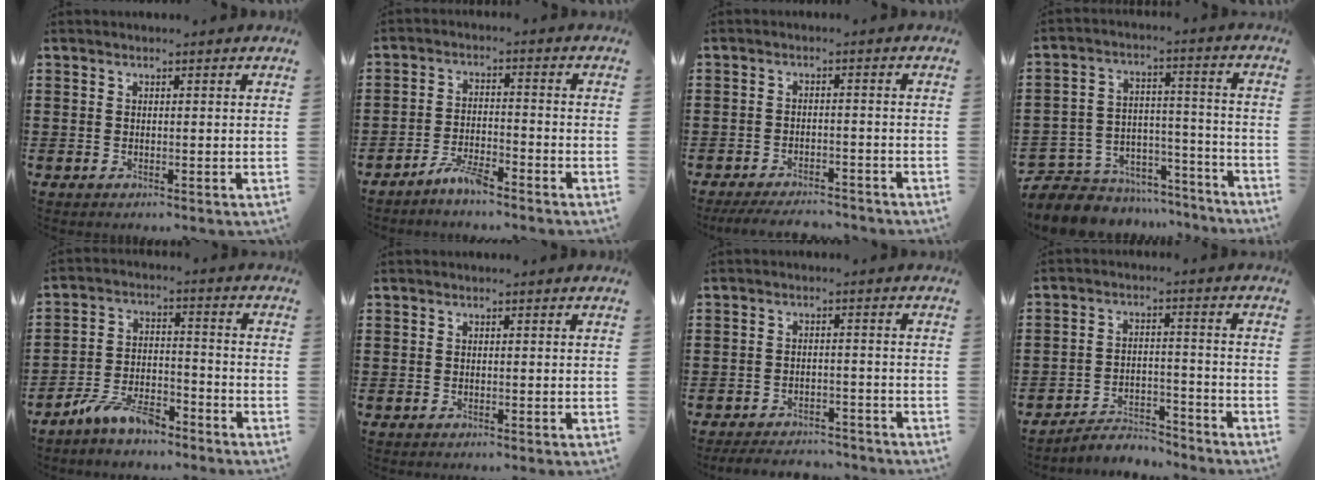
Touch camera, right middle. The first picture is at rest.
{"total": 4.1, "force": [-3.6, 0.5, 2.0], "torque": [-0.051, 0.000, -0.072]}
{"total": 3.8, "force": [-3.6, 0.6, 0.9], "torque": [-0.020, 0.002, -0.075]}
{"total": 6.5, "force": [-5.7, 3.1, 0.0], "torque": [-0.008, 0.019, -0.113]}
{"total": 7.4, "force": [-6.3, 2.0, 3.3], "torque": [-0.076, 0.001, -0.121]}
{"total": 0.0}
{"total": 3.6, "force": [-3.6, 0.7, 0.1], "torque": [-0.005, 0.004, -0.077]}
{"total": 4.7, "force": [-4.6, 1.0, 0.3], "torque": [-0.008, 0.010, -0.097]}